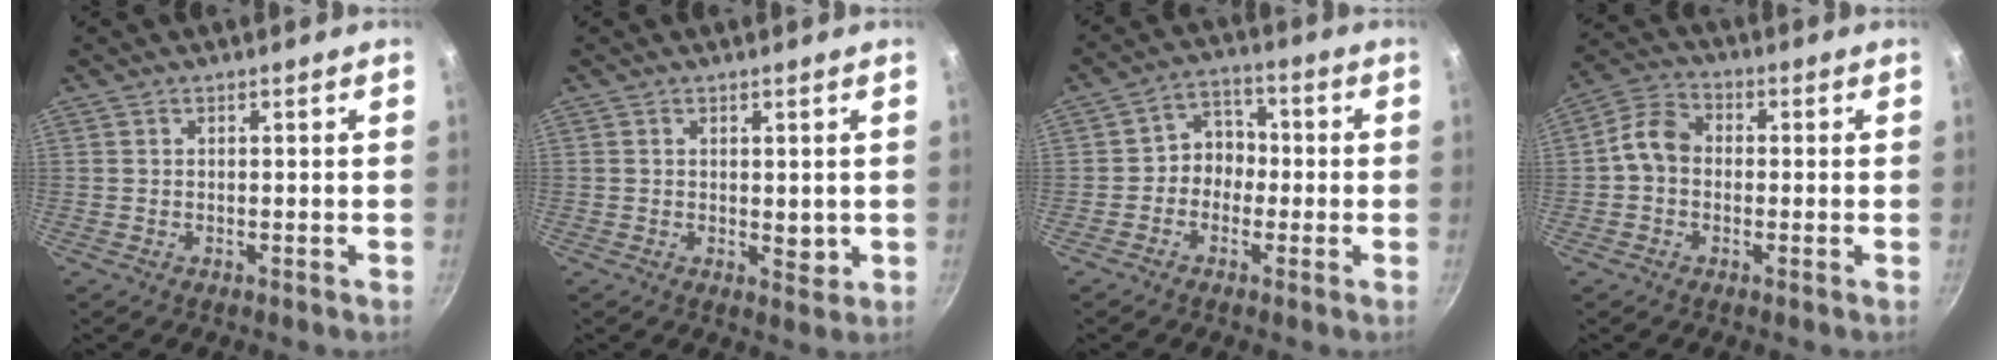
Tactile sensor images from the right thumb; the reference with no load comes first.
{"total": 2.6, "force": [0.2, 1.5, 2.1], "torque": [-0.029, -0.006, 0.005]}
{"total": 6.0, "force": [-1.2, 5.2, 2.9], "torque": [0.000, 0.025, -0.032]}
{"total": 6.9, "force": [-0.5, 5.5, 4.2], "torque": [-0.058, 0.022, -0.029]}